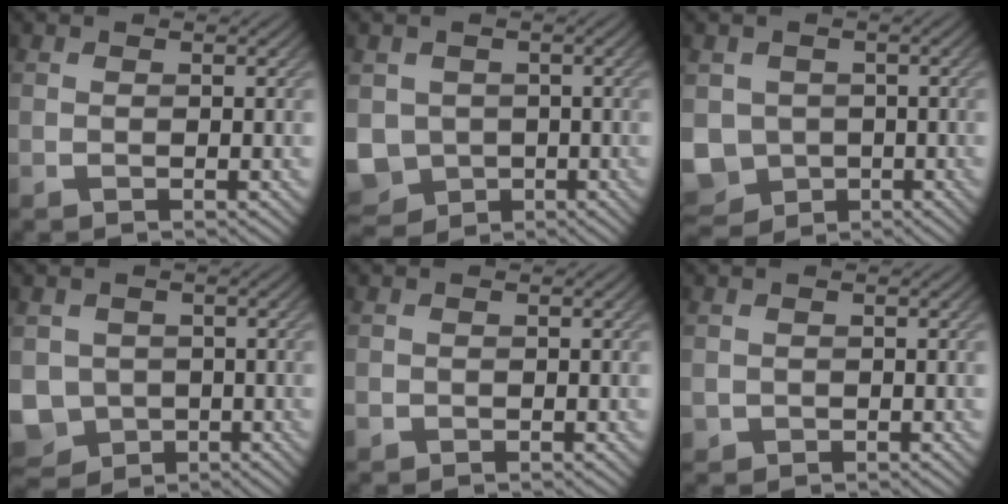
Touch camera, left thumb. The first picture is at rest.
{"total": 6.4, "force": [-0.9, 5.7, 2.7], "torque": [-0.085, -0.030, -0.019]}
{"total": 7.0, "force": [-1.3, 6.3, 2.8], "torque": [-0.084, -0.028, -0.031]}
{"total": 6.2, "force": [-1.3, 5.6, 2.4], "torque": [-0.071, -0.029, -0.027]}
{"total": 1.0, "force": [-0.5, 0.8, 0.1], "torque": [-0.003, -0.008, -0.013]}
{"total": 1.0, "force": [-0.1, 1.0, 0.1], "torque": [-0.002, -0.009, -0.002]}